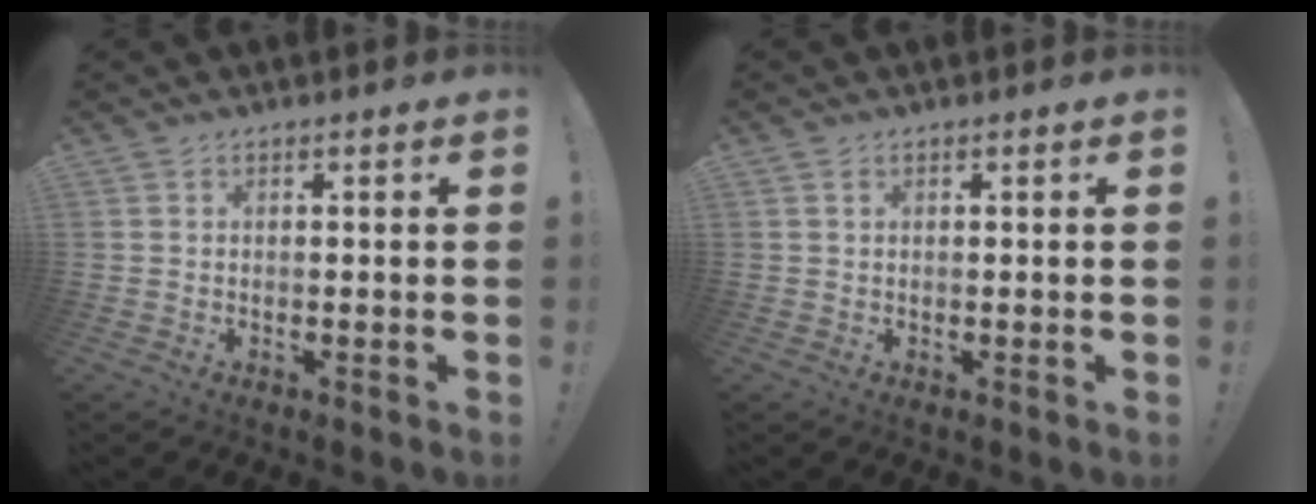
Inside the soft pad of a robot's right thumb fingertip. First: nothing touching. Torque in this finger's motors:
{"motor_torque": [-0.11, -0.13, -0.11, 0.11, 0.02]}